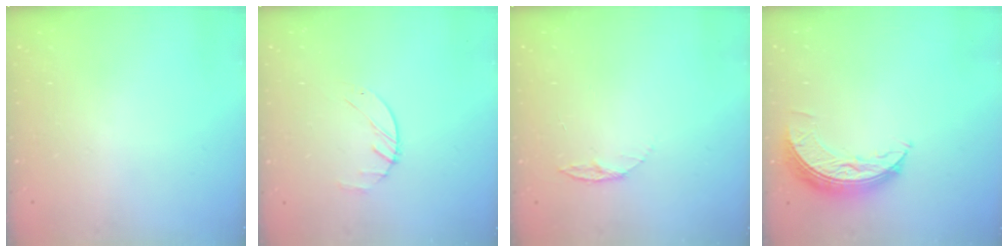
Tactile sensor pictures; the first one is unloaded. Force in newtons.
{"total": 1.9, "press": 1.9, "slide": 0.3}
{"total": 4.4, "press": 4.4, "slide": 0.5}
{"total": 7.9, "press": 7.9, "slide": 0.6}